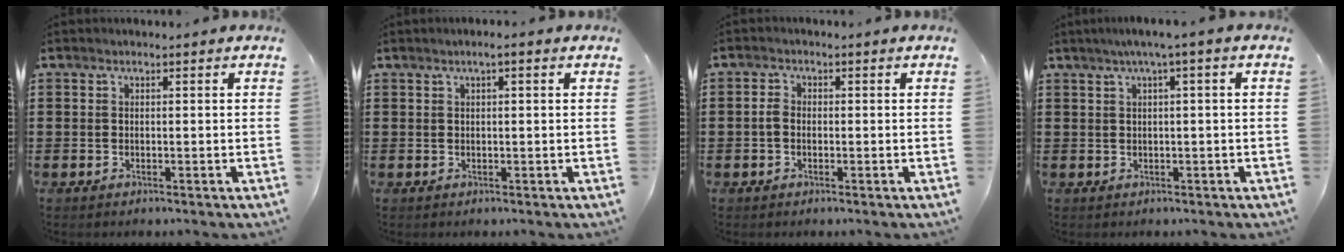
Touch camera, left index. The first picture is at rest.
{"total": 1.2, "force": [0.4, 0.1, 1.2], "torque": [-0.020, -0.001, 0.008]}
{"total": 1.7, "force": [-0.4, 1.2, 1.2], "torque": [-0.032, 0.001, -0.009]}
{"total": 2.2, "force": [0.2, -0.2, 2.1], "torque": [-0.036, -0.004, 0.002]}